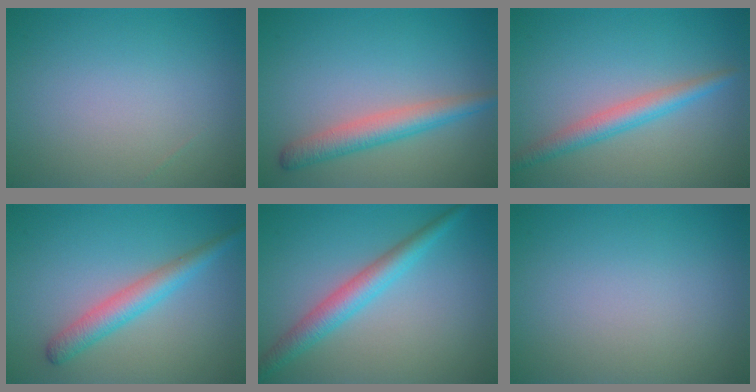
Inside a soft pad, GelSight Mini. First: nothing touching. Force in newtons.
{"total": 3.5, "press": 3.4, "slide": 0.3}
{"total": 2.8, "press": 2.8, "slide": 0.1}
{"total": 3.2, "press": 3.2, "slide": 0.2}
{"total": 3.5, "press": 3.5, "slide": 0.1}
{"total": 0.0}